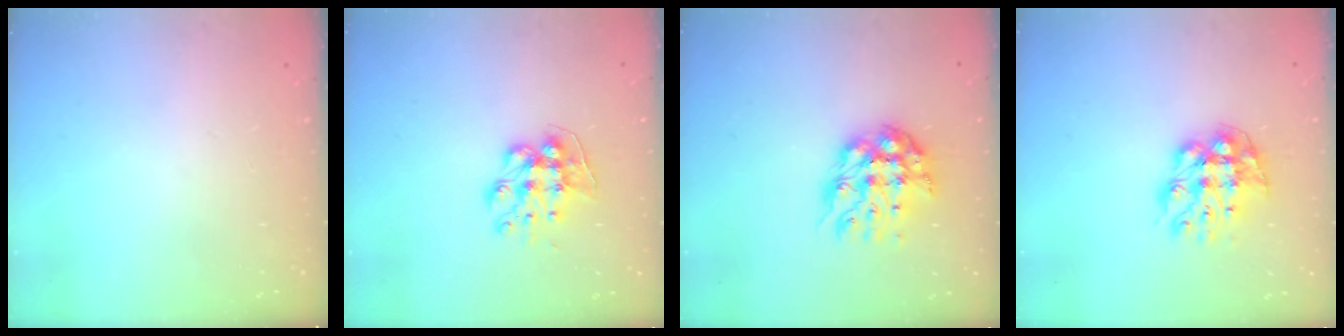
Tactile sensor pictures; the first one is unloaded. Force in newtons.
{"total": 9.7, "press": 9.7, "slide": 0.6}
{"total": 11.7, "press": 11.6, "slide": 0.9}
{"total": 11.5, "press": 11.4, "slide": 0.9}